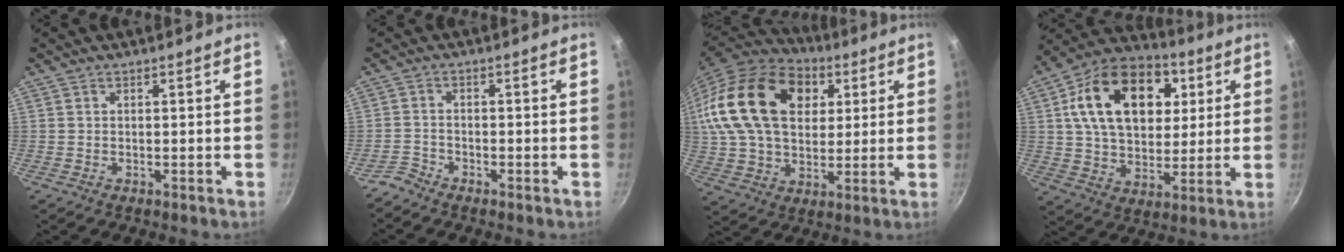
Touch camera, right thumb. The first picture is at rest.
{"total": 2.4, "force": [-2.2, 0.7, 0.3], "torque": [-0.010, 0.015, -0.051]}
{"total": 27.2, "force": [8.1, 18.2, 18.5], "torque": [-0.329, 0.009, 0.138]}
{"total": 22.7, "force": [6.5, 15.2, 15.6], "torque": [-0.235, 0.006, 0.099]}